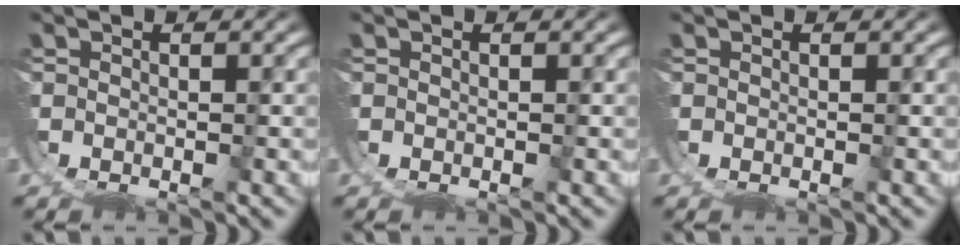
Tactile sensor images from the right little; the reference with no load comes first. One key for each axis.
{"total": 0.0}
{"total": 0.0}